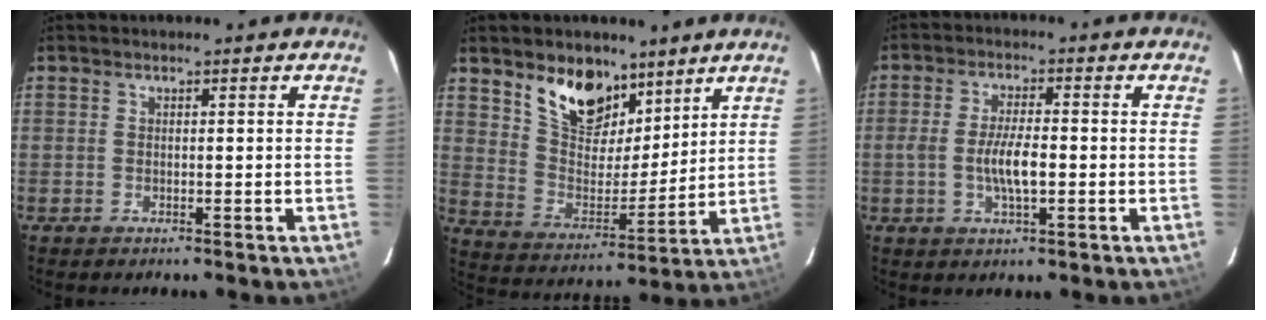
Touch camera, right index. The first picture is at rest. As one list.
[{"total": 13.8, "force": [9.2, 7.4, 7.1], "torque": [-0.130, 0.000, 0.171]}, {"total": 6.0, "force": [-1.0, 1.7, 5.7], "torque": [-0.113, 0.000, -0.018]}]